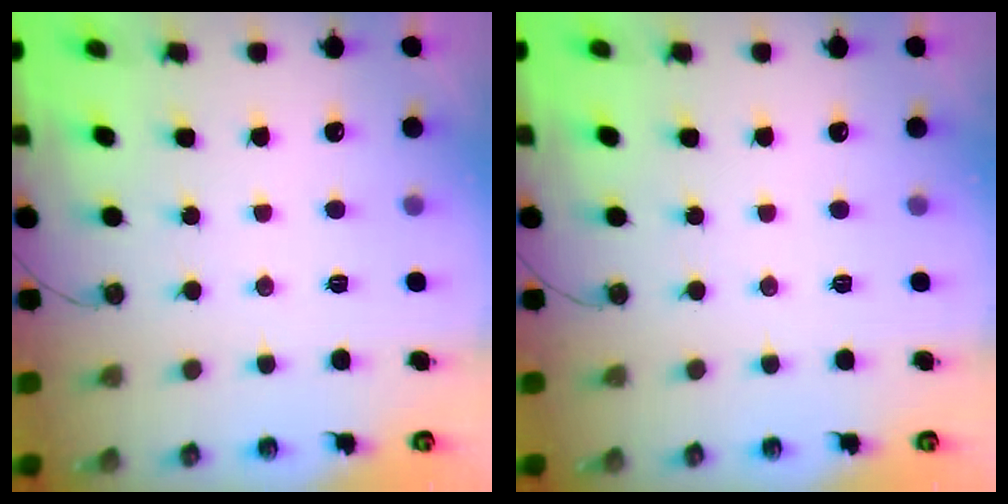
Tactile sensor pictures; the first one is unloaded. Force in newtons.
{"total": 0.0}